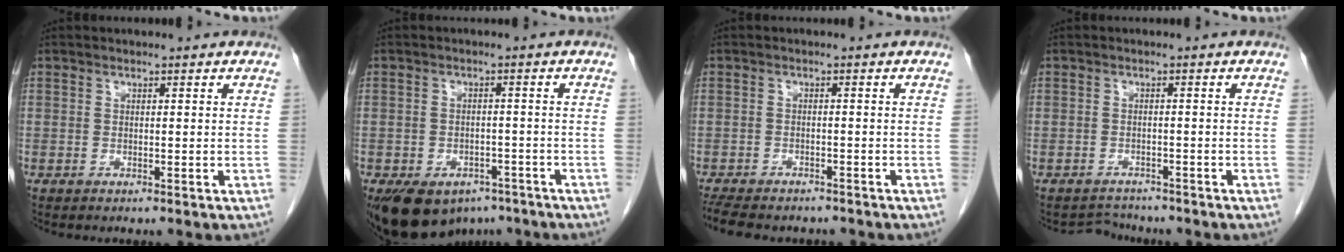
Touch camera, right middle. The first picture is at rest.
{"total": 10.0, "force": [-6.7, 6.2, 4.1], "torque": [-0.068, 0.010, -0.096]}
{"total": 11.2, "force": [-9.5, 3.9, 4.4], "torque": [-0.097, -0.006, -0.129]}
{"total": 2.6, "force": [-2.3, 0.7, -0.9], "torque": [0.013, -0.005, -0.038]}